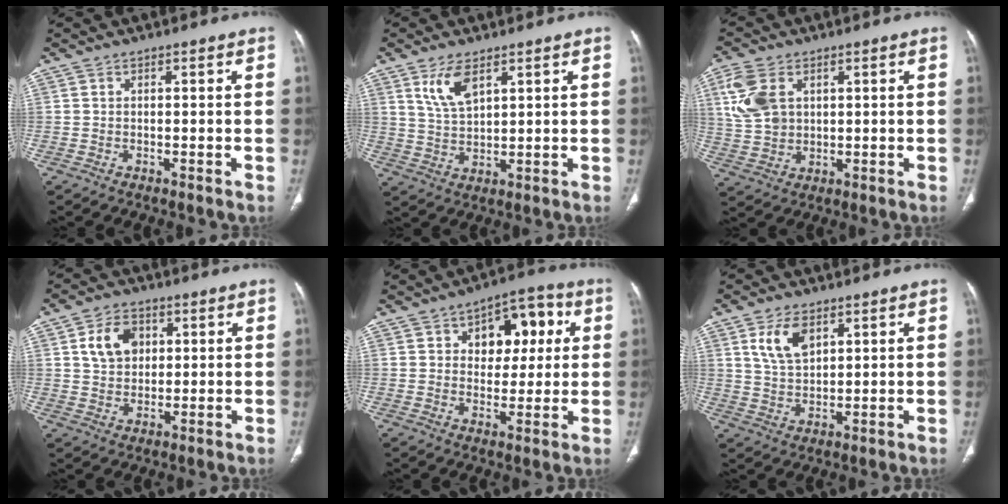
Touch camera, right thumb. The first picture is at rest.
{"total": 6.4, "force": [3.6, 2.7, 4.6], "torque": [-0.086, -0.019, 0.079]}
{"total": 9.6, "force": [3.2, 6.5, 6.3], "torque": [-0.133, -0.003, 0.070]}
{"total": 7.7, "force": [2.4, 5.8, 4.6], "torque": [-0.057, -0.004, 0.042]}
{"total": 11.5, "force": [3.6, 7.3, 8.2], "torque": [-0.060, 0.008, 0.046]}
{"total": 7.3, "force": [3.4, 4.1, 5.0], "torque": [-0.084, -0.015, 0.072]}